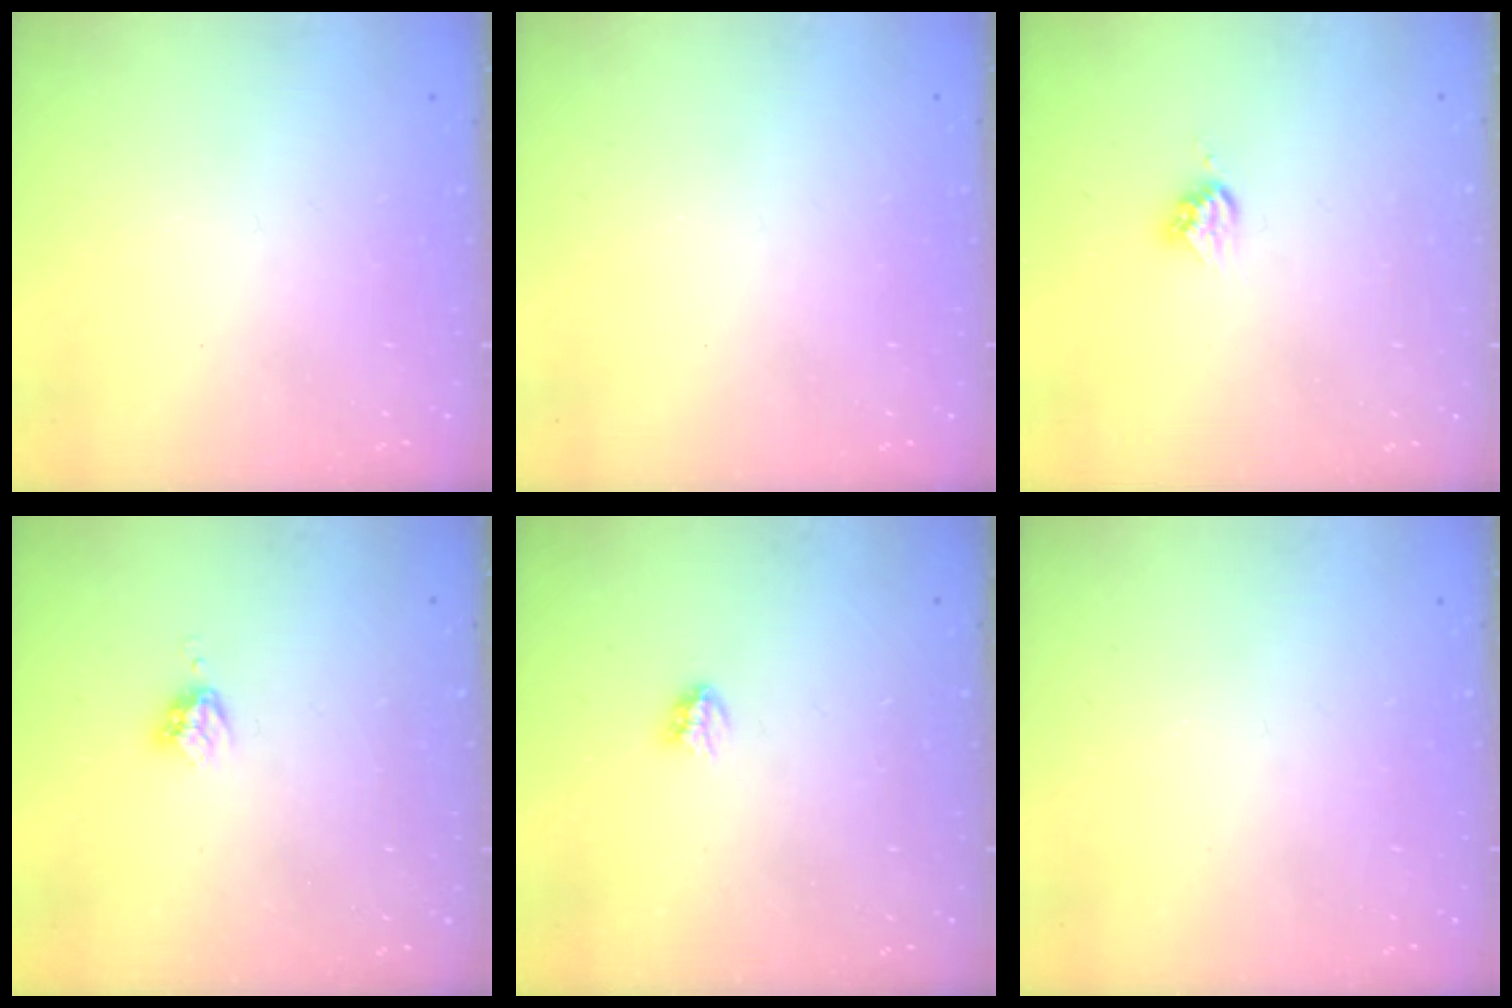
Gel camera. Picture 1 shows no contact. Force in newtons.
{"total": 0.0}
{"total": 4.5, "press": 4.5, "slide": 0.1}
{"total": 3.7, "press": 3.7, "slide": 0.6}
{"total": 2.9, "press": 2.9, "slide": 0.3}
{"total": 0.0}